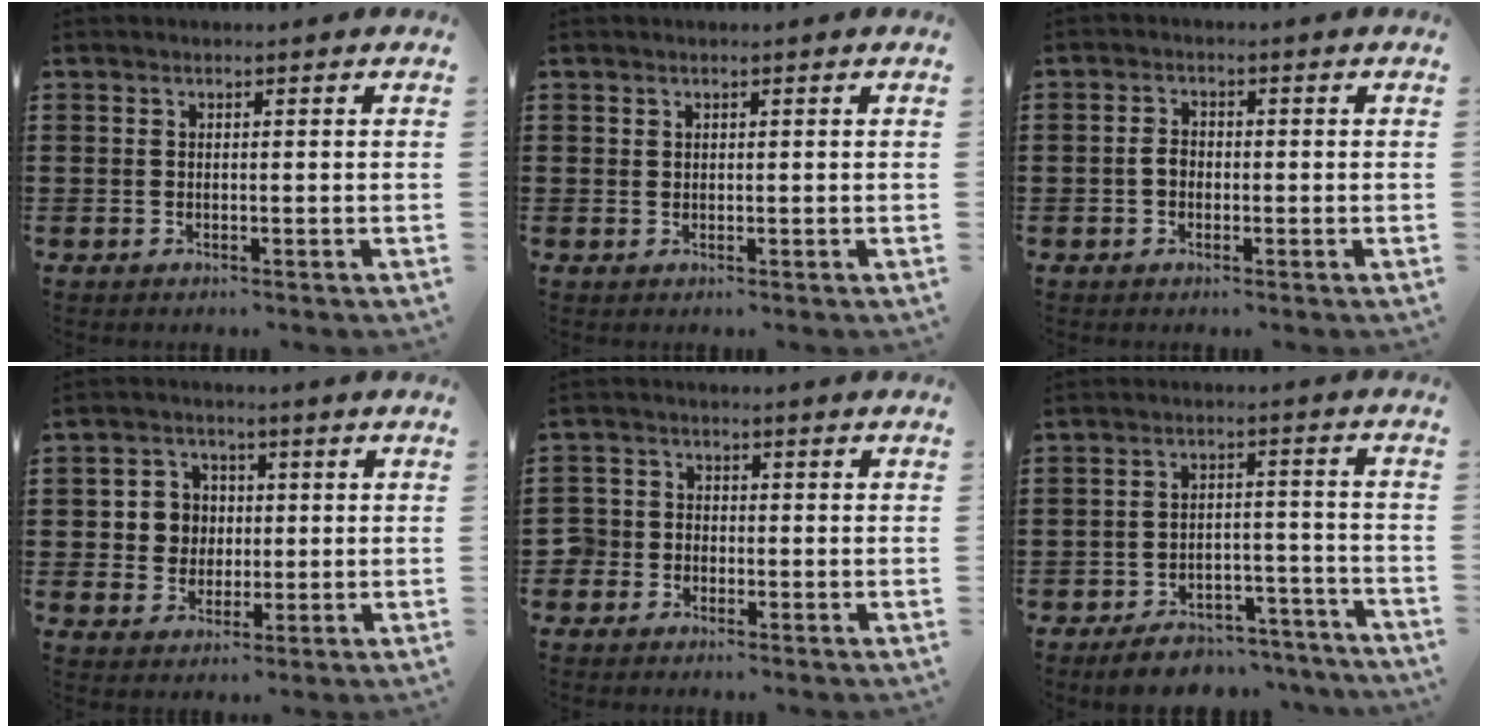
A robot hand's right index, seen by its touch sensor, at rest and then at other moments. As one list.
[{"total": 0.5, "force": [0.4, 0.3, 0.1], "torque": [-0.003, 0.001, 0.010]}, {"total": 2.0, "force": [-0.4, 1.4, 1.4], "torque": [-0.035, 0.001, -0.012]}, {"total": 5.1, "force": [0.4, 4.9, 1.4], "torque": [-0.050, 0.017, 0.005]}, {"total": 2.7, "force": [-1.5, 2.2, 0.1], "torque": [-0.021, 0.001, -0.038]}, {"total": 5.5, "force": [-5.1, 1.3, 1.5], "torque": [-0.021, 0.014, -0.097]}]